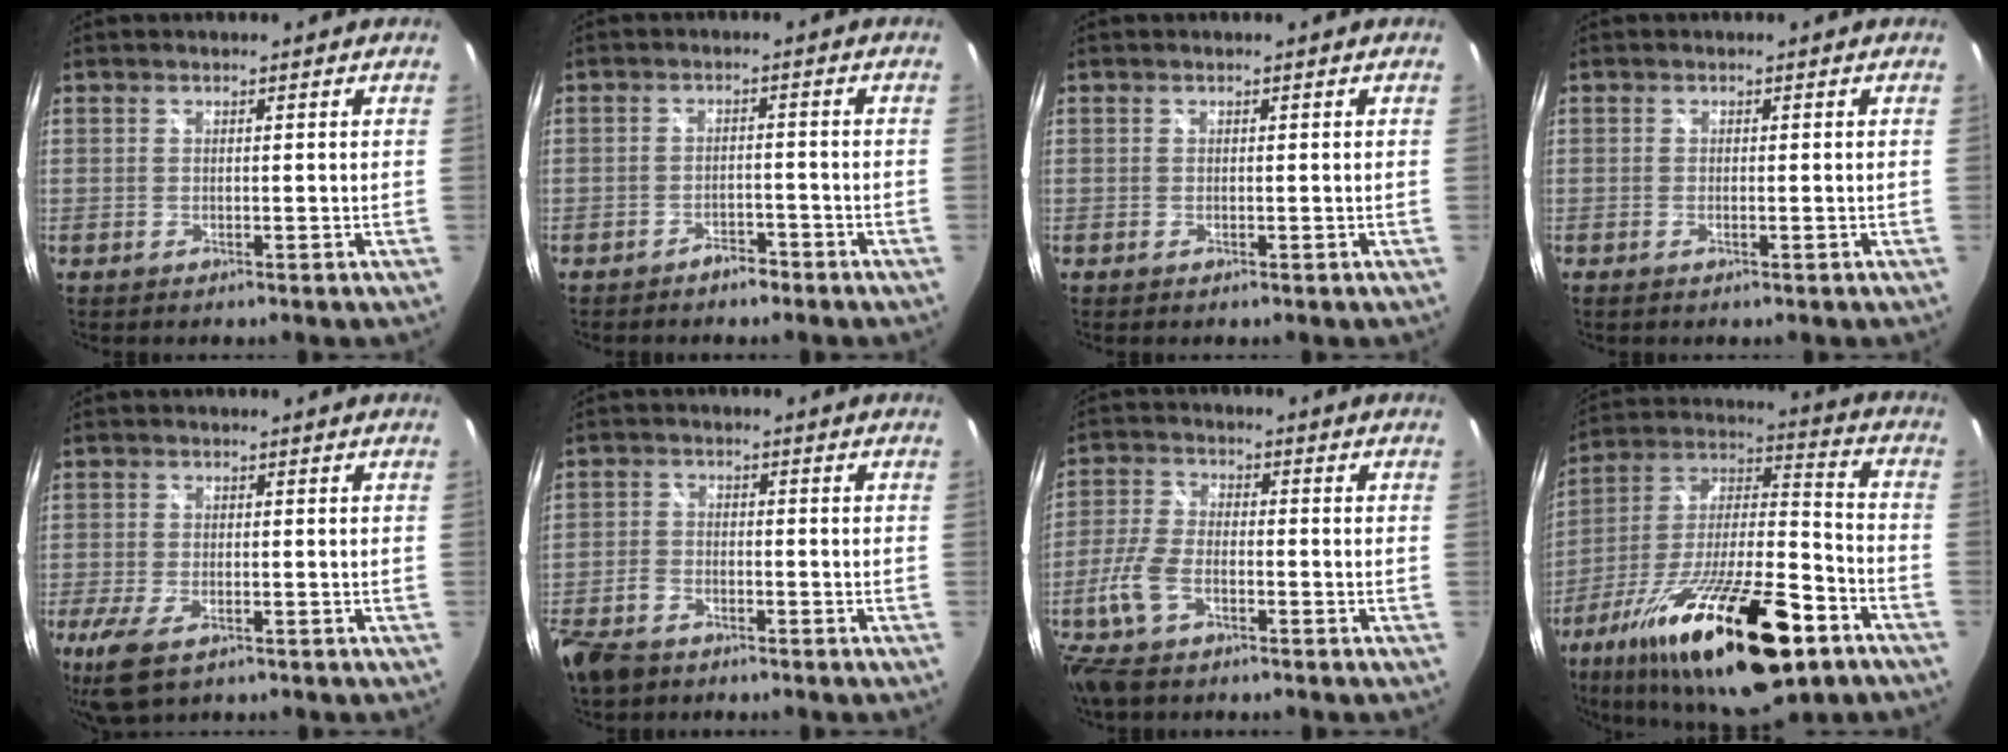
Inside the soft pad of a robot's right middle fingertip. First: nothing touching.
{"total": 3.0, "force": [-2.5, 1.4, 0.8], "torque": [-0.019, 0.008, -0.033]}
{"total": 0.0}
{"total": 0.8, "force": [-0.4, 0.0, 0.7], "torque": [-0.012, 0.000, -0.008]}
{"total": 7.0, "force": [-3.9, 3.1, 4.9], "torque": [-0.117, -0.026, -0.072]}
{"total": 8.1, "force": [-5.6, 4.8, 3.4], "torque": [-0.101, 0.000, -0.105]}
{"total": 9.9, "force": [-5.8, 4.7, 6.4], "torque": [-0.153, -0.007, -0.117]}
{"total": 30.5, "force": [-16.6, 9.3, 23.9], "torque": [-0.417, -0.036, -0.272]}